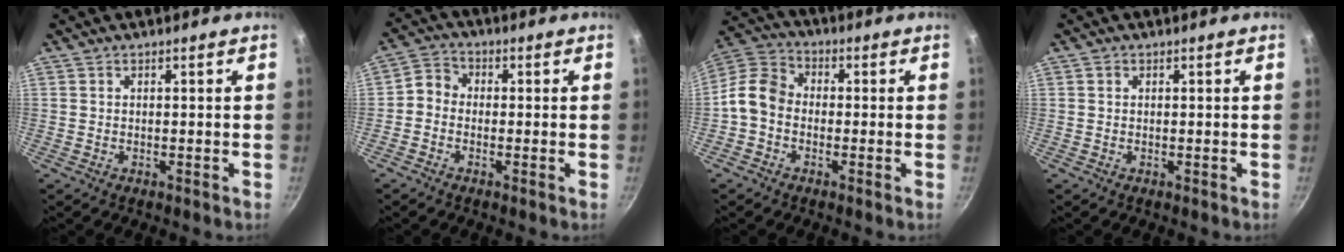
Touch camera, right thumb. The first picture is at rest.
{"total": 3.8, "force": [-1.1, 3.1, 1.8], "torque": [-0.023, 0.022, -0.038]}
{"total": 8.2, "force": [-1.8, 6.4, 4.8], "torque": [-0.075, 0.034, -0.060]}
{"total": 0.6, "force": [0.2, 0.6, 0.2], "torque": [-0.003, 0.003, 0.002]}